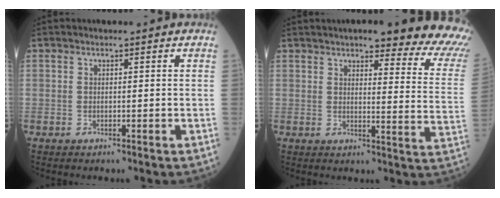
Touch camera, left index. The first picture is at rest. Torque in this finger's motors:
{"motor_torque": [1.06, -1.08, 0.43, 0.06]}